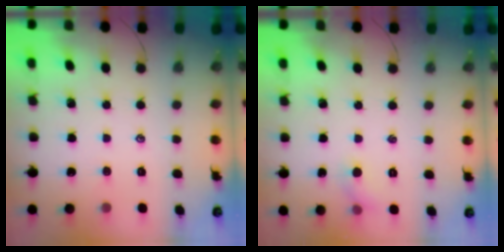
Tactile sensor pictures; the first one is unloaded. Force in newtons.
{"total": 3.8, "press": 3.6, "slide": 1.4}